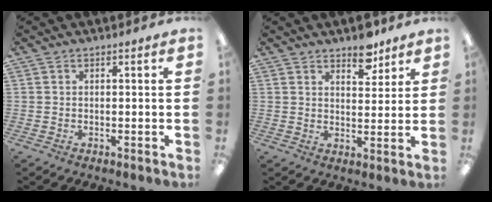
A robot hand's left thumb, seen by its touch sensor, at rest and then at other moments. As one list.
[{"total": 6.8, "force": [5.4, 3.1, 2.6], "torque": [-0.017, -0.035, 0.091]}]